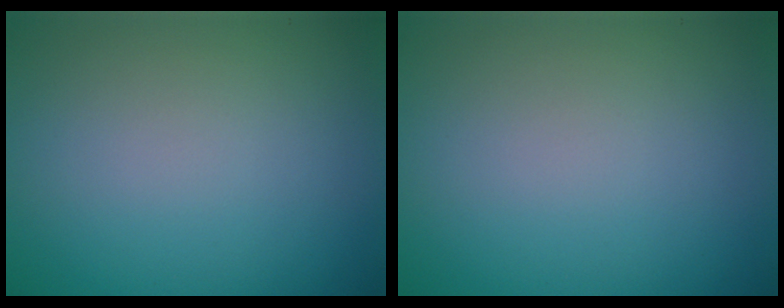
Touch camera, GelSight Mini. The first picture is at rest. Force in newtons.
{"total": 0.0}